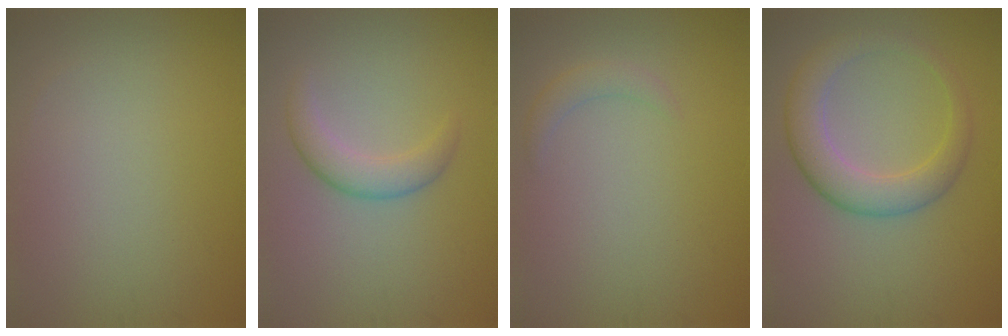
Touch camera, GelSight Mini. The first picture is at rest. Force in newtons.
{"total": 2.7, "press": 2.7, "slide": 0.1}
{"total": 1.3, "press": 1.3, "slide": 0.1}
{"total": 4.7, "press": 4.7, "slide": 0.1}